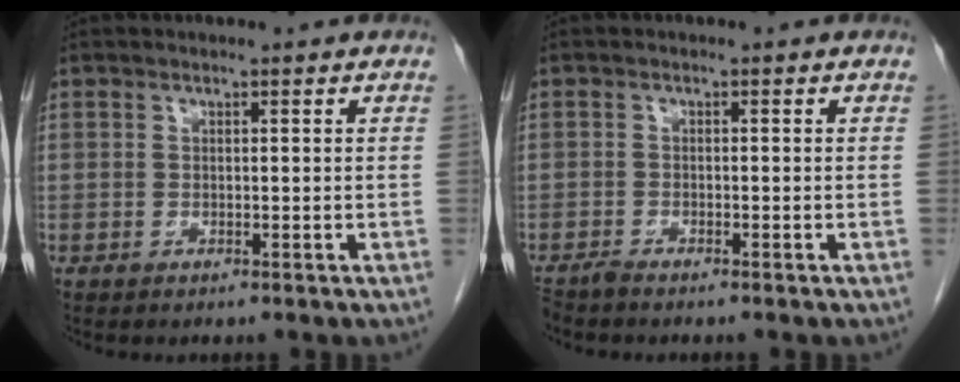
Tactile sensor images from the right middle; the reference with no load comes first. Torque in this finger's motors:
{"motor_torque": [0.27, -0.18, -0.01, -0.01]}